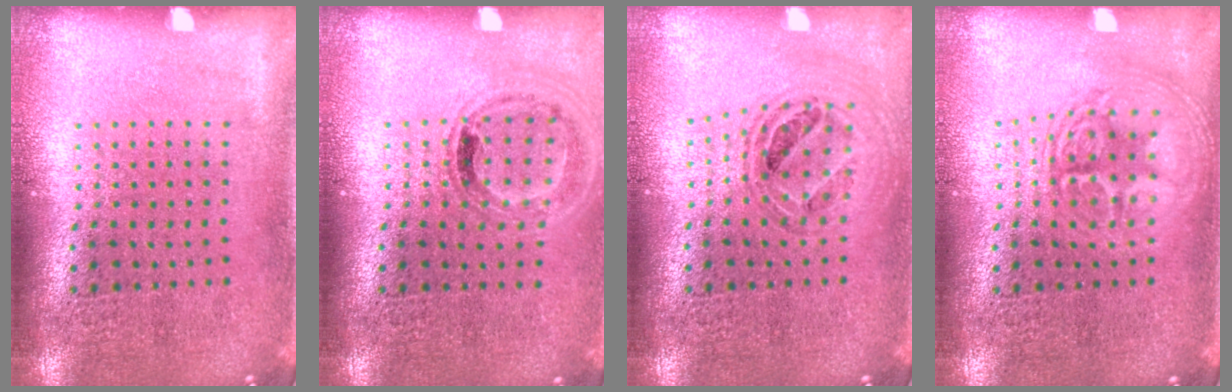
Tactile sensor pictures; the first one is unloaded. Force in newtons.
{"total": 1.0, "press": 1.0, "slide": 0.1}
{"total": 0.8, "press": 0.8, "slide": 0.0}
{"total": 2.6, "press": 2.6, "slide": 0.2}